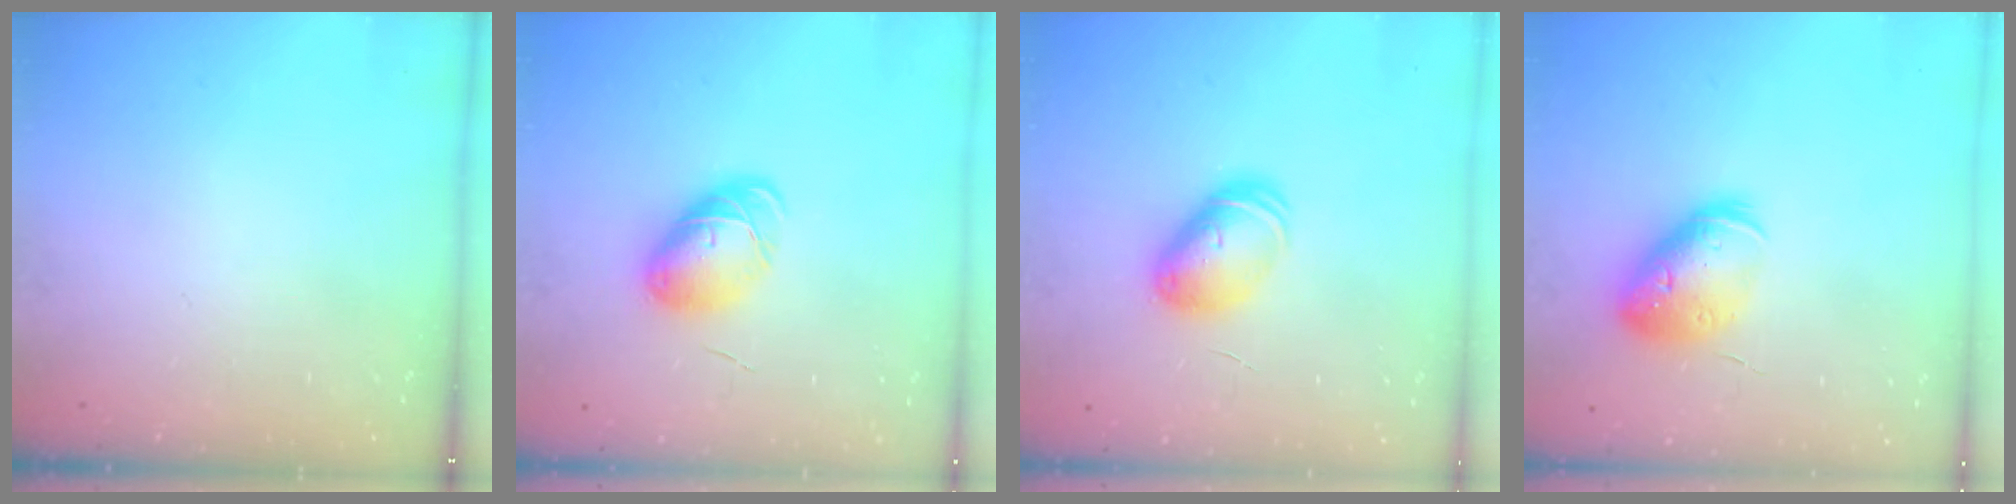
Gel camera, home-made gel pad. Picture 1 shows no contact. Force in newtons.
{"total": 8.4, "press": 8.4, "slide": 0.5}
{"total": 8.7, "press": 8.7, "slide": 0.5}
{"total": 16.6, "press": 16.4, "slide": 2.7}